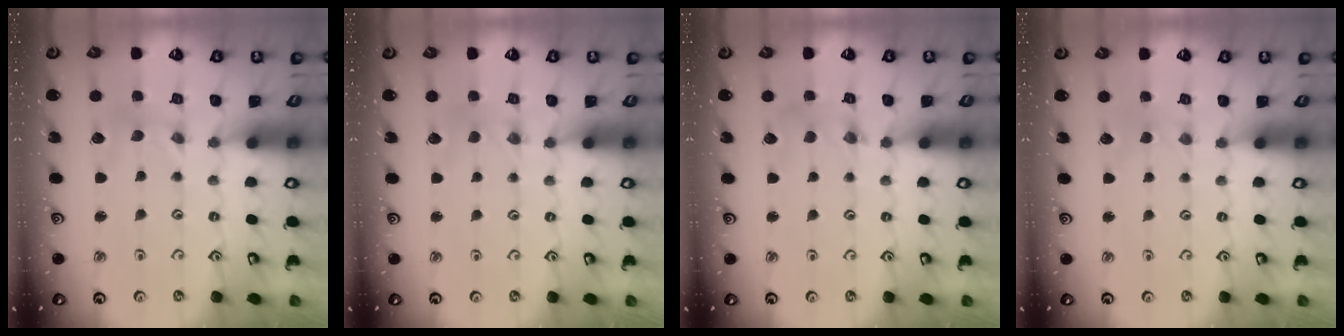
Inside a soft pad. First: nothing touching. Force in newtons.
{"total": 0.7, "press": 0.6, "slide": 0.1}
{"total": 2.4, "press": 2.3, "slide": 0.4}
{"total": 0.0}